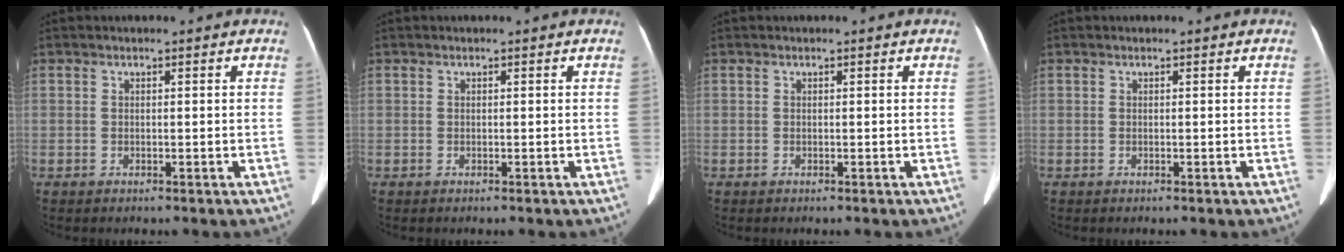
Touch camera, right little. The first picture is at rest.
{"total": 0.0}
{"total": 0.0}
{"total": 0.0}